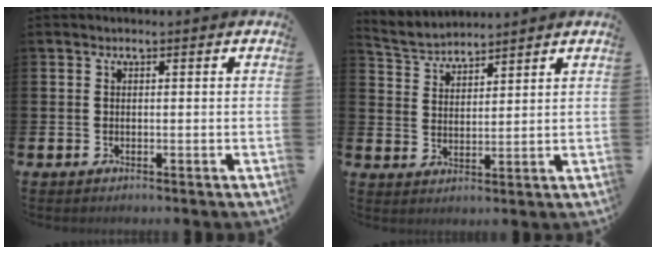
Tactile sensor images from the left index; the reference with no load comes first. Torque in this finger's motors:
{"motor_torque": [0.06, -0.03, 0.00, -0.01]}